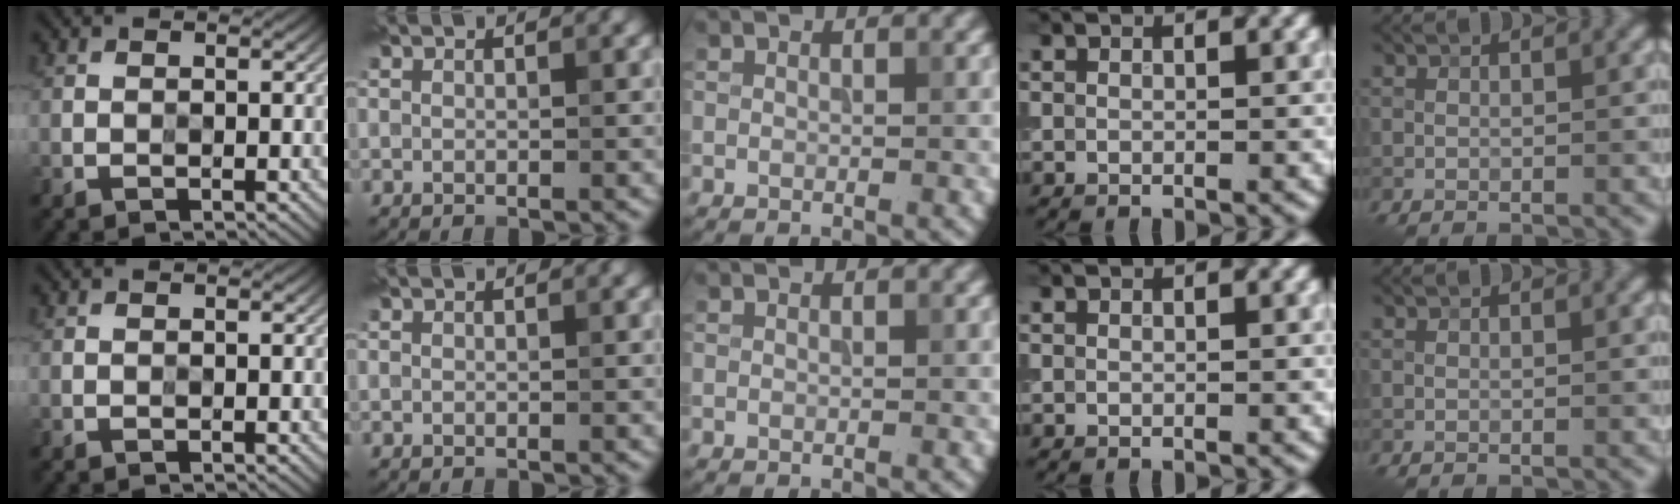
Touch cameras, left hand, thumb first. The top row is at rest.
{}